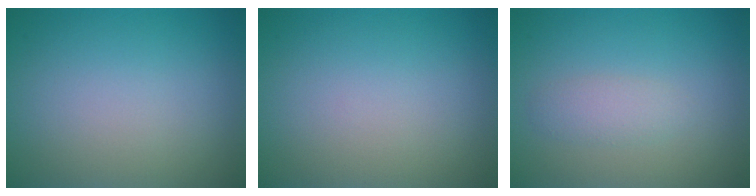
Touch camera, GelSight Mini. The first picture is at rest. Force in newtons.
{"total": 0.0}
{"total": 1.5, "press": 1.5, "slide": 0.1}